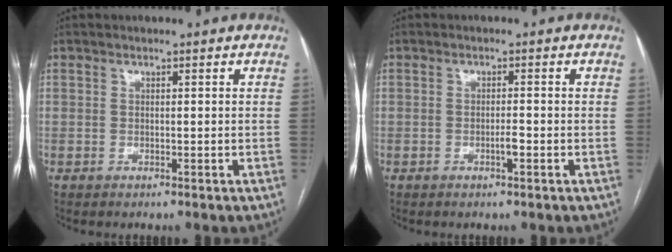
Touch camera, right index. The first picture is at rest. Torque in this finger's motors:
{"motor_torque": [0.56, 0.11, 0.25, 0.05]}